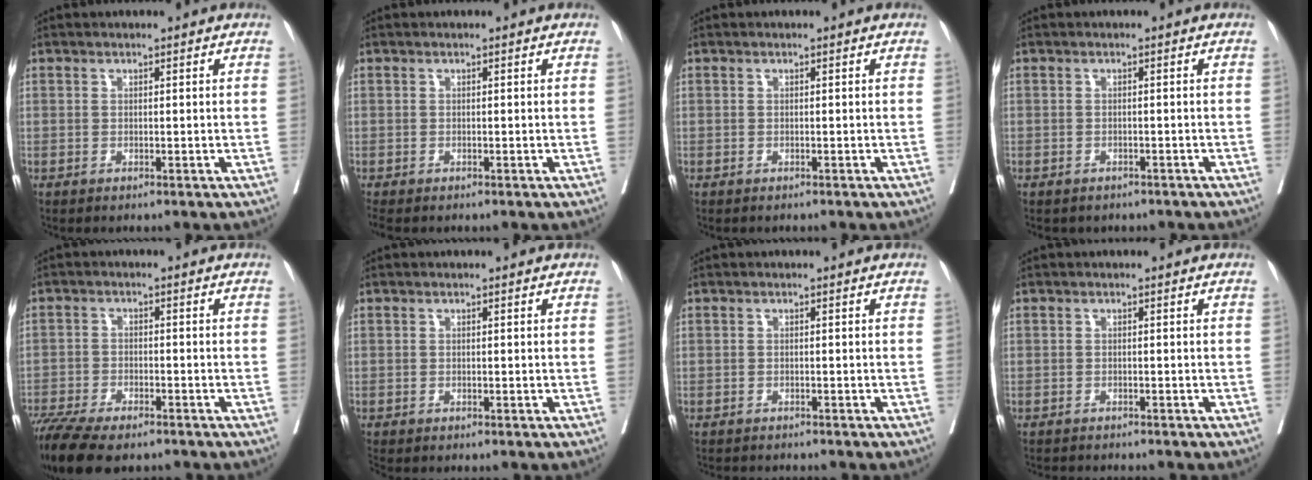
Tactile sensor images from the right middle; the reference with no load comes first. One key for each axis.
{"total": 1.8, "fx": -1.6, "fy": 0.4, "fz": 0.7, "tx": -0.015, "ty": -0.007, "tz": -0.023}
{"total": 1.0, "fx": -0.9, "fy": 0.1, "fz": 0.4, "tx": -0.005, "ty": -0.002, "tz": -0.012}
{"total": 5.0, "fx": -4.2, "fy": 2.2, "fz": 1.5, "tx": -0.019, "ty": 0.003, "tz": -0.043}
{"total": 12.1, "fx": -9.7, "fy": 3.2, "fz": 6.4, "tx": -0.117, "ty": -0.015, "tz": -0.154}
{"total": 1.6, "fx": -1.5, "fy": 0.2, "fz": 0.5, "tx": -0.013, "ty": -0.005, "tz": -0.023}
{"total": 4.6, "fx": -4.3, "fy": 0.7, "fz": 1.4, "tx": -0.016, "ty": -0.007, "tz": -0.058}
{"total": 4.4, "fx": -4.2, "fy": 0.4, "fz": 1.3, "tx": -0.014, "ty": -0.010, "tz": -0.059}